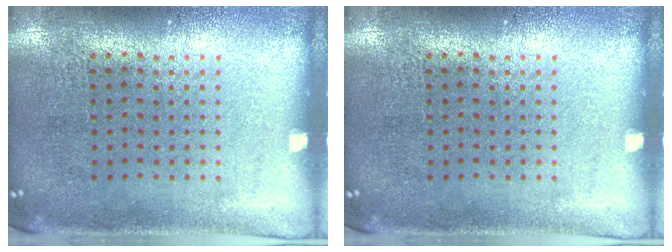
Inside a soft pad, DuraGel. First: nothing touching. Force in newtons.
{"total": 0.0}